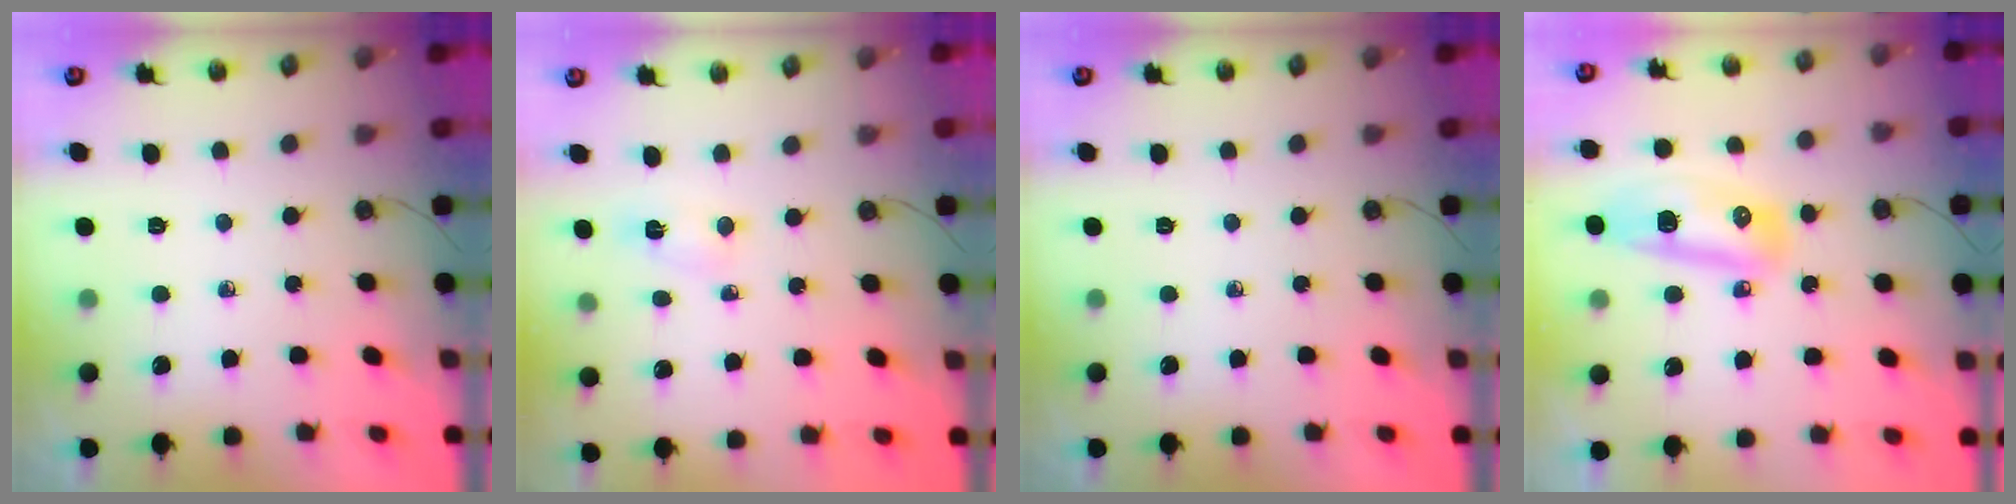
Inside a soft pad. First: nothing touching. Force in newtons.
{"total": 2.2, "press": 2.2, "slide": 0.2}
{"total": 0.0}
{"total": 14.2, "press": 11.9, "slide": 7.8}